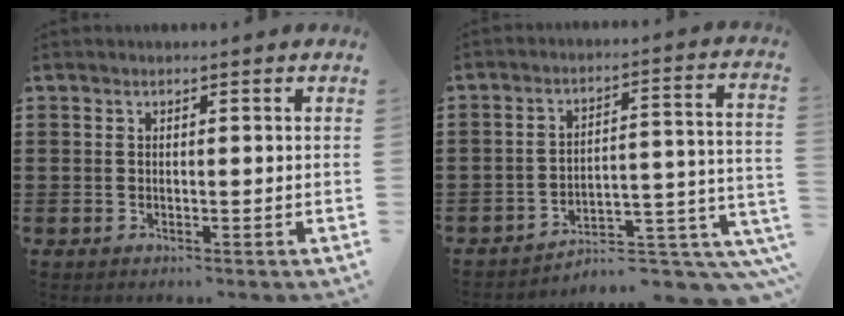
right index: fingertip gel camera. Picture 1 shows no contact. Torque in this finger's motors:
{"motor_torque": [0.03, 0.37, 0.08, -0.01]}